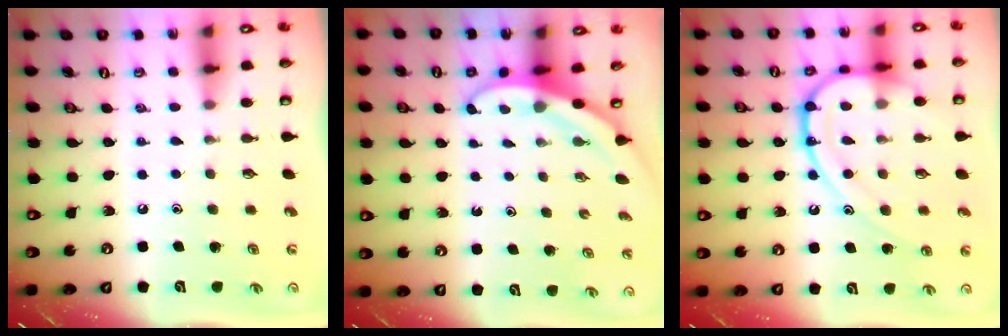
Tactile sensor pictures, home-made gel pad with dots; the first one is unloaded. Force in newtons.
{"total": 3.4, "press": 3.4, "slide": 0.2}
{"total": 16.1, "press": 16.0, "slide": 1.6}